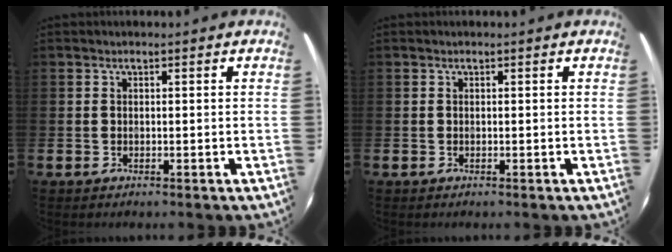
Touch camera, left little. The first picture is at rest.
{"total": 0.0}